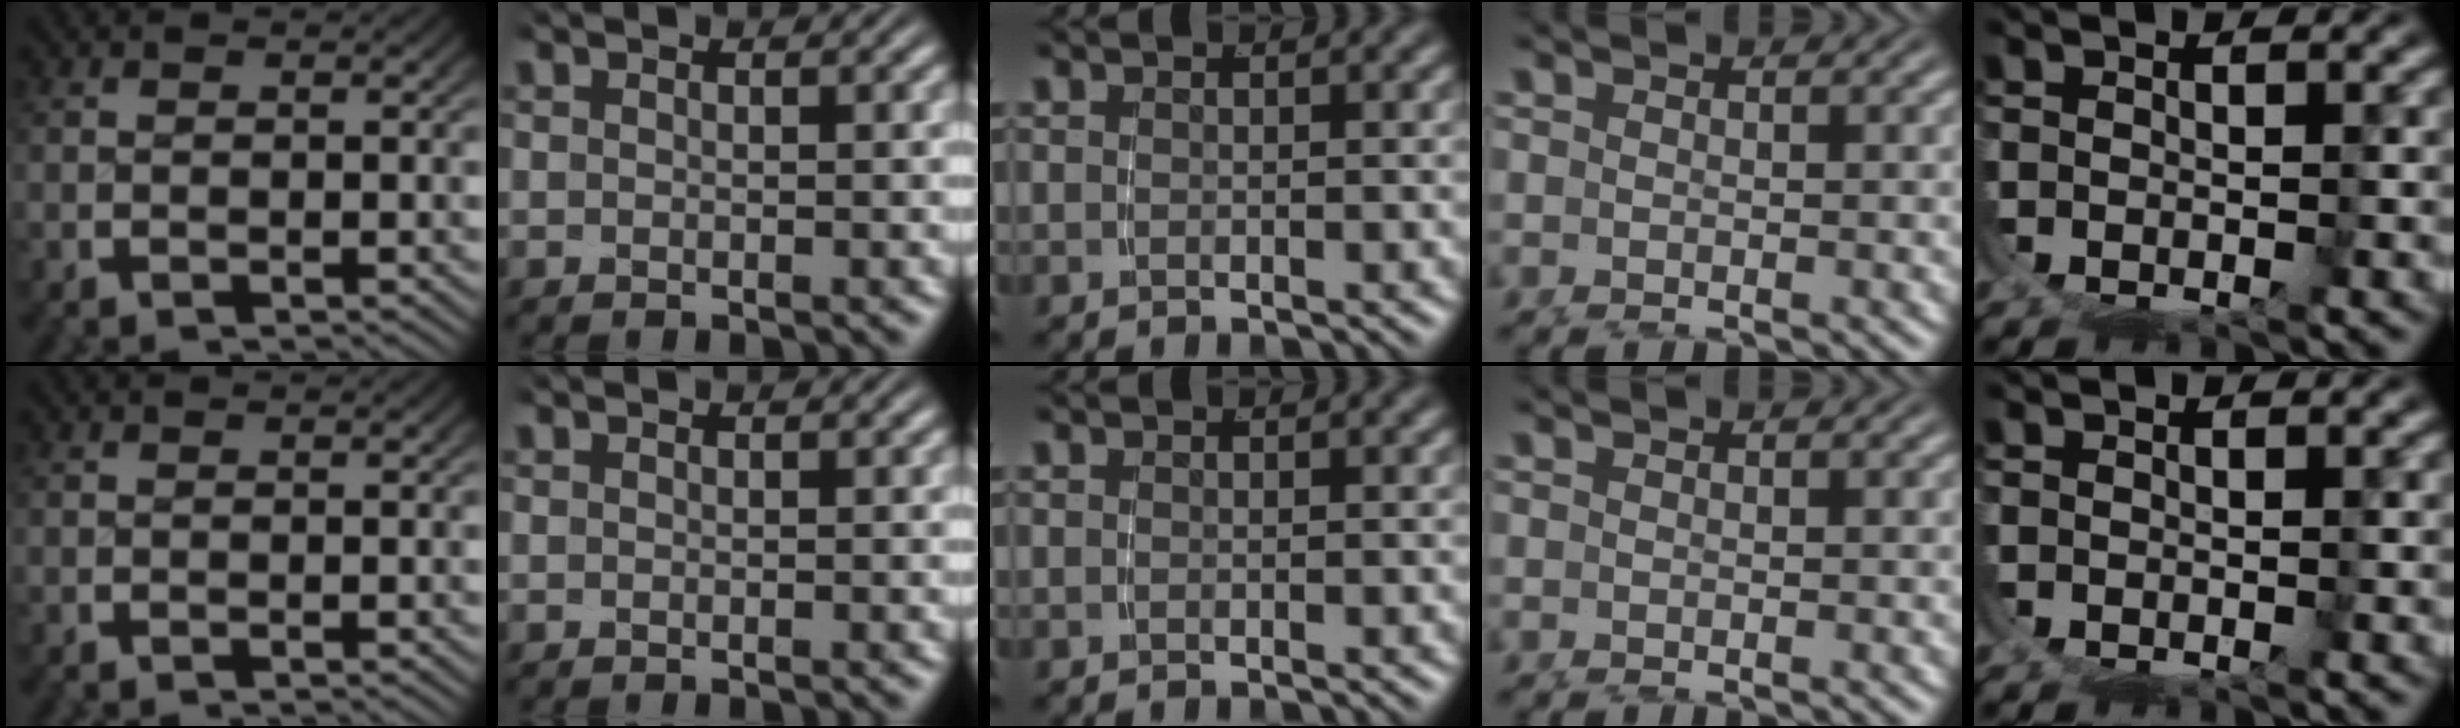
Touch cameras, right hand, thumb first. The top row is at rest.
{}